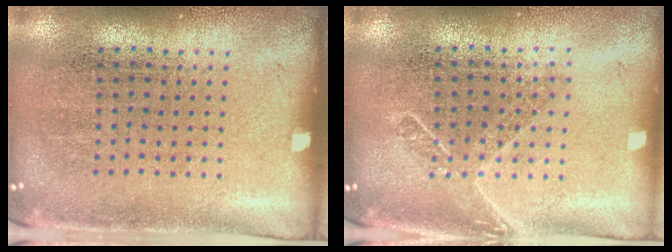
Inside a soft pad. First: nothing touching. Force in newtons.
{"total": 1.5, "press": 1.2, "slide": 0.9}